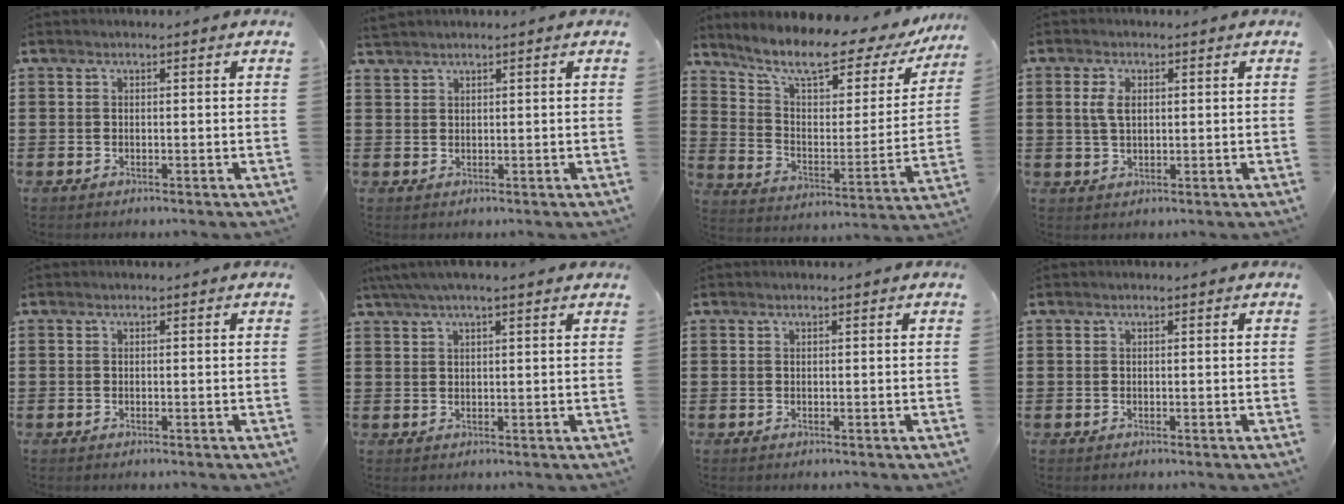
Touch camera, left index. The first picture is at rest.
{"total": 1.3, "force": [1.3, 0.2, 0.1], "torque": [-0.004, 0.000, 0.026]}
{"total": 10.3, "force": [7.9, 2.3, 6.3], "torque": [-0.138, -0.049, 0.128]}
{"total": 3.5, "force": [0.7, 1.9, 2.9], "torque": [-0.069, 0.007, 0.009]}
{"total": 0.0}
{"total": 3.6, "force": [2.5, 0.5, 2.5], "torque": [-0.053, 0.002, 0.045]}
{"total": 0.0}
{"total": 0.0}